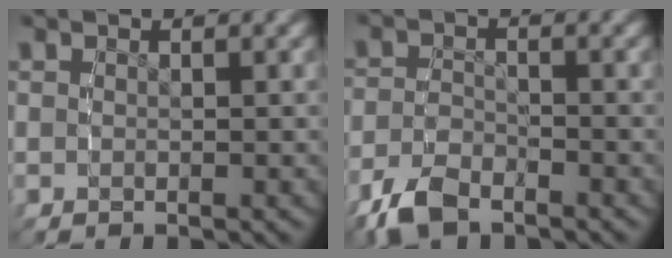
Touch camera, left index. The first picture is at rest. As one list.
[{"total": 3.2, "force": [-2.6, 1.3, 1.4], "torque": [-0.030, -0.005, -0.045]}]